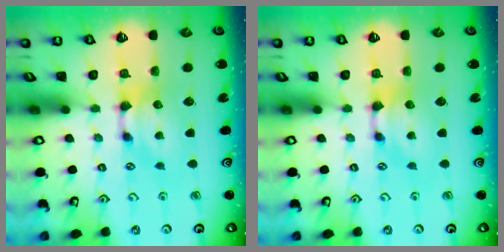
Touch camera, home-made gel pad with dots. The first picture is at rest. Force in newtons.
{"total": 0.0}